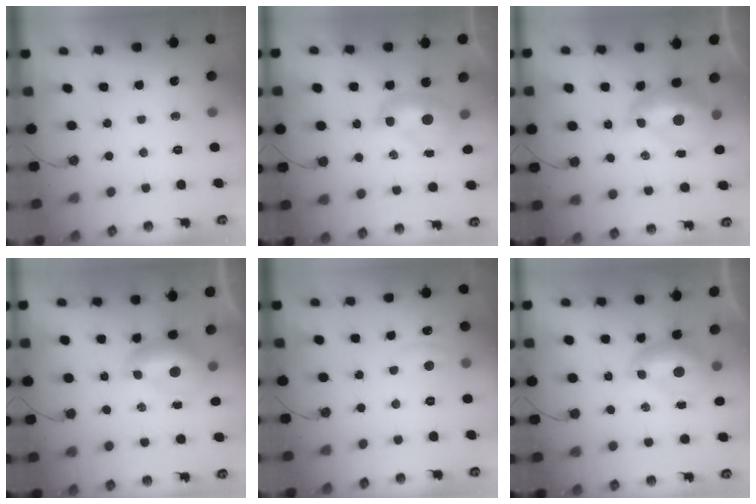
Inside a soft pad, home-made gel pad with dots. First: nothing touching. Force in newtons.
{"total": 1.8, "press": 1.8, "slide": 0.2}
{"total": 2.8, "press": 2.7, "slide": 0.7}
{"total": 0.0}
{"total": 1.3, "press": 1.1, "slide": 0.5}
{"total": 0.8, "press": 0.7, "slide": 0.3}